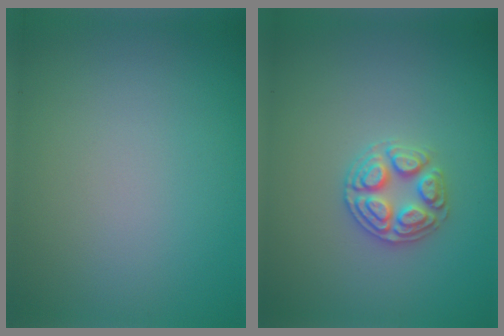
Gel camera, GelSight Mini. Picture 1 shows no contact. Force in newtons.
{"total": 2.9, "press": 2.8, "slide": 0.3}